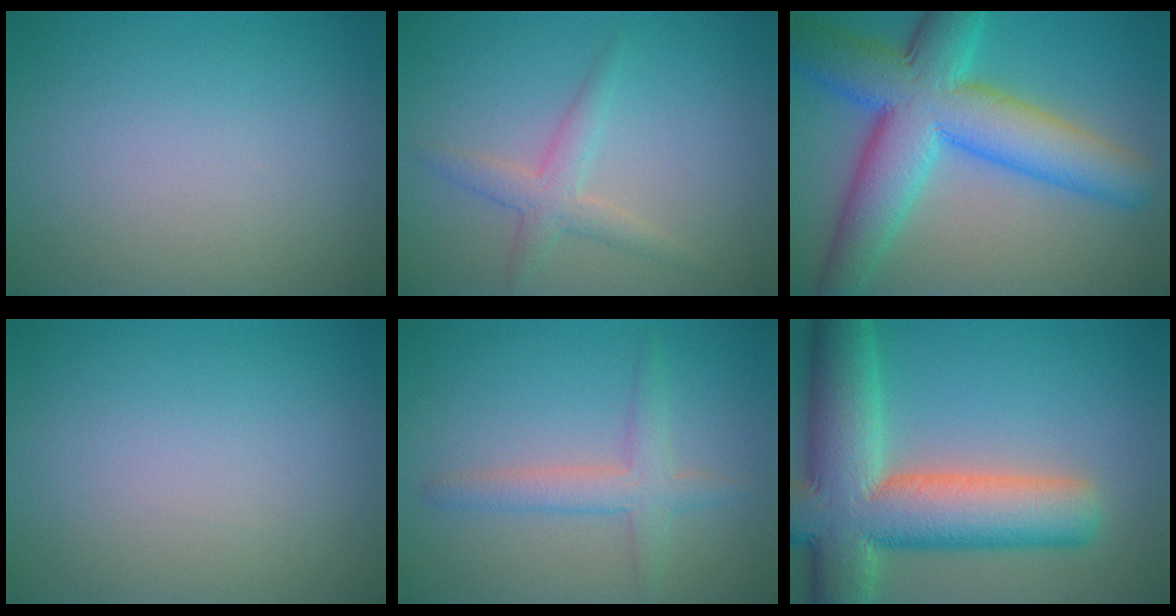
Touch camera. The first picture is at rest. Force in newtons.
{"total": 2.5, "press": 2.5, "slide": 0.0}
{"total": 11.3, "press": 11.3, "slide": 0.1}
{"total": 0.0}
{"total": 2.9, "press": 2.9, "slide": 0.2}
{"total": 12.9, "press": 12.8, "slide": 0.8}